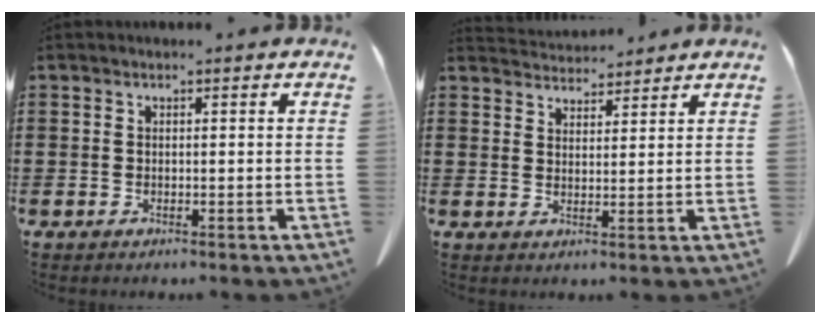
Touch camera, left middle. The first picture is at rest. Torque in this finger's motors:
{"motor_torque": [-0.28, 0.28, -0.21, -0.02]}